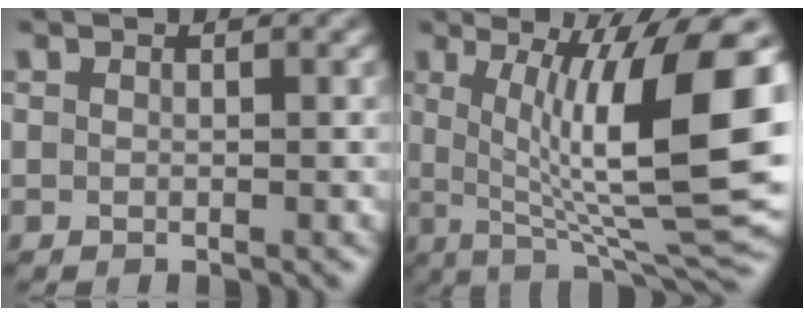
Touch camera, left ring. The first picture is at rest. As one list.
[{"total": 13.6, "force": [1.9, 3.3, 13.1], "torque": [-0.191, -0.004, 0.037]}]